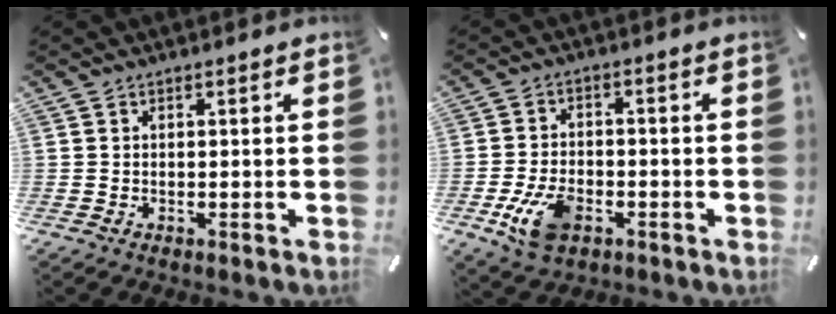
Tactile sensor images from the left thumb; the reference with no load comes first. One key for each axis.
{"total": 9.2, "fx": -3.6, "fy": 5.8, "fz": 6.1, "tx": -0.131, "ty": 0.006, "tz": -0.067}